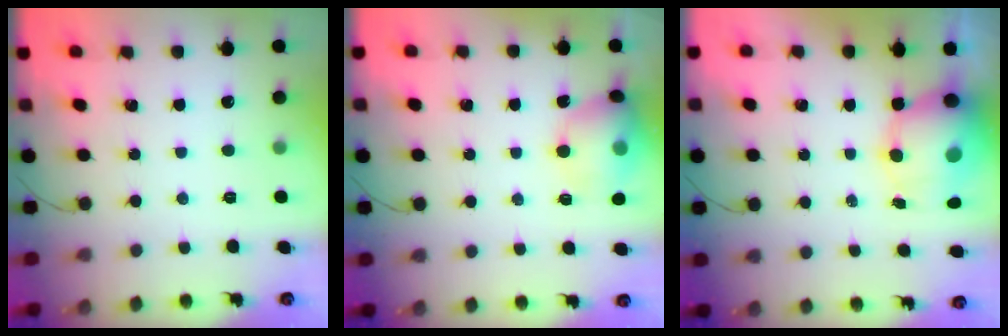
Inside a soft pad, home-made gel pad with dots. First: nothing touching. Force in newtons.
{"total": 13.1, "press": 12.9, "slide": 2.1}
{"total": 10.8, "press": 10.4, "slide": 2.8}